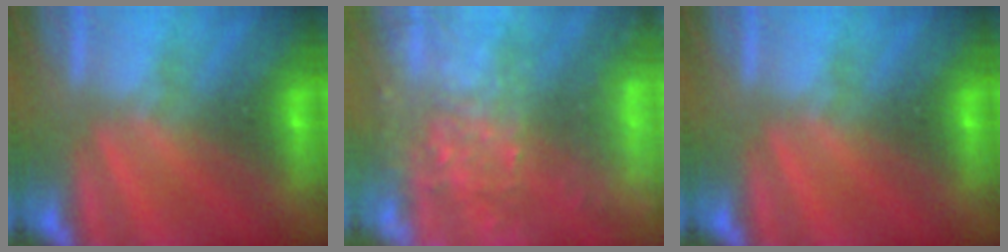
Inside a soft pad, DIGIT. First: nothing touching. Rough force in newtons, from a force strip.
{"total": 7.6}
{"total": 0.0}